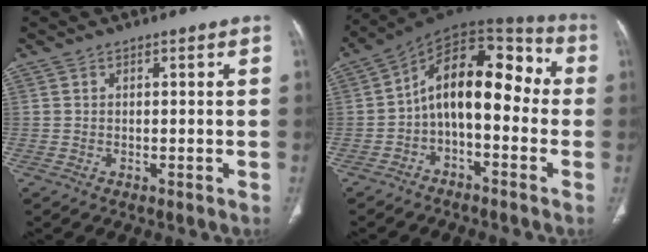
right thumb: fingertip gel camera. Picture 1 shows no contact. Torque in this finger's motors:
{"motor_torque": [0.39, 0.98, 0.45, -0.18, 0.32]}